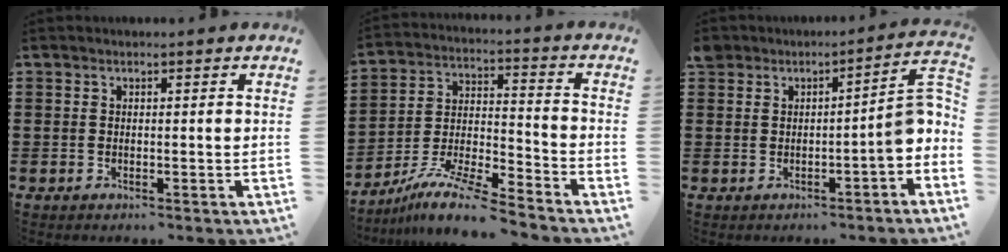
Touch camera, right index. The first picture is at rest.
{"total": 10.0, "force": [-8.7, 0.6, 4.8], "torque": [-0.096, 0.010, -0.174]}
{"total": 6.2, "force": [0.2, 2.4, 5.7], "torque": [-0.074, -0.004, 0.002]}